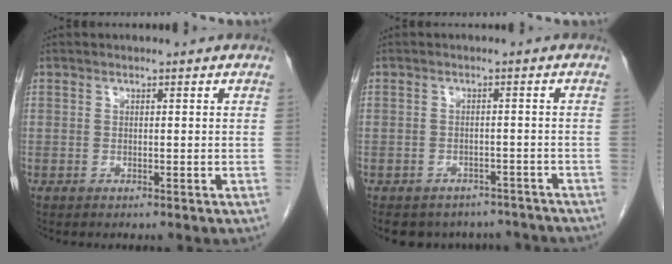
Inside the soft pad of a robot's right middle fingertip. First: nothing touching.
{"total": 12.0, "force": [-10.5, 5.3, 2.4], "torque": [-0.039, 0.011, -0.114]}